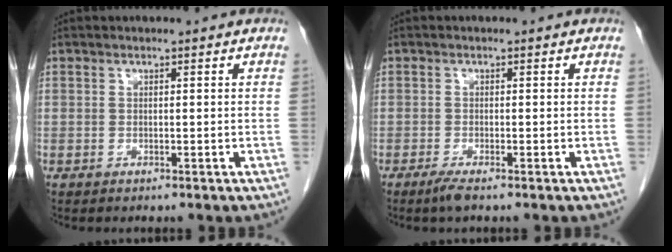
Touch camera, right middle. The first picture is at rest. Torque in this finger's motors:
{"motor_torque": [0.36, -0.15, 0.00, 0.03]}